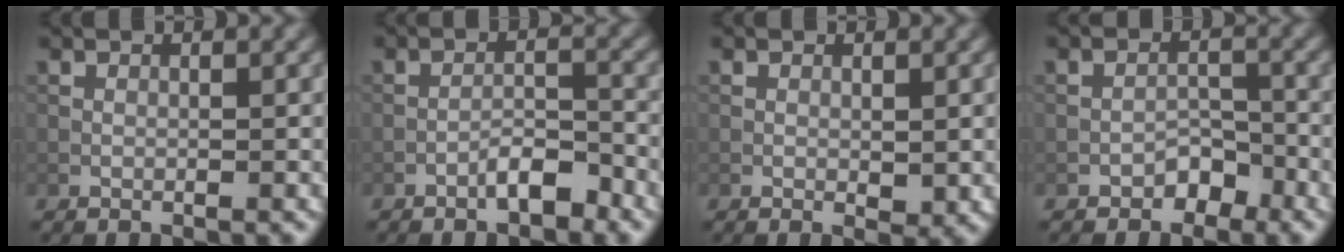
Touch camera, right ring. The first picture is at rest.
{"total": 2.7, "force": [-1.9, 0.7, 1.8], "torque": [-0.025, 0.012, -0.035]}
{"total": 1.1, "force": [0.0, 0.6, 0.9], "torque": [-0.009, -0.003, 0.000]}
{"total": 2.2, "force": [-1.6, 1.3, 0.8], "torque": [-0.005, 0.010, -0.027]}